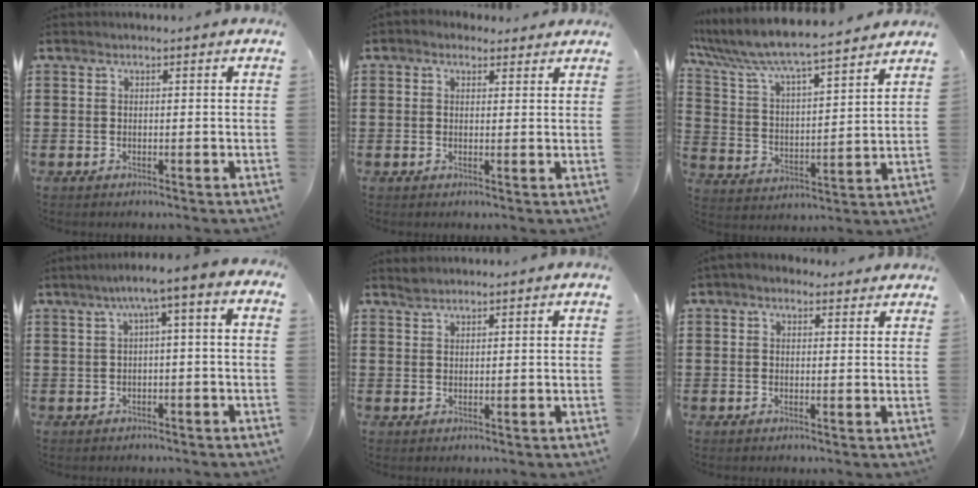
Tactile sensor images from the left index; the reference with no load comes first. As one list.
[{"total": 1.7, "force": [1.3, 1.1, 0.4], "torque": [-0.013, 0.009, 0.023]}, {"total": 6.7, "force": [6.3, 0.4, 2.4], "torque": [-0.076, -0.043, 0.101]}, {"total": 3.8, "force": [-0.4, 0.3, 3.8], "torque": [-0.074, 0.002, -0.017]}, {"total": 1.4, "force": [1.3, 0.3, 0.3], "torque": [-0.008, 0.000, 0.025]}, {"total": 1.7, "force": [1.2, 1.0, 0.5], "torque": [-0.014, 0.007, 0.023]}]